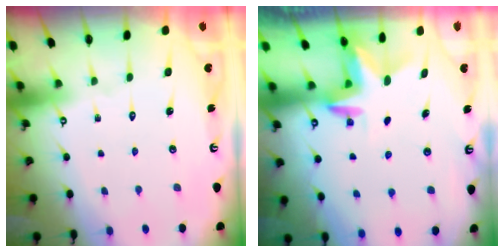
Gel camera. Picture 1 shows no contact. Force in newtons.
{"total": 2.8, "press": 2.8, "slide": 0.1}